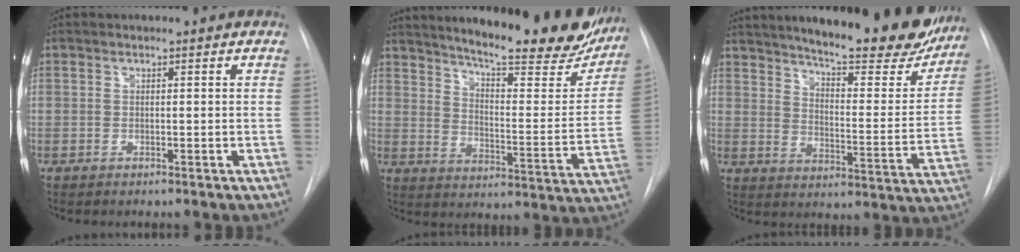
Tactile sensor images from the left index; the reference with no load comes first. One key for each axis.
{"total": 26.2, "fx": 22.0, "fy": 4.5, "fz": 13.6, "tx": -0.198, "ty": -0.055, "tz": 0.281}
{"total": 26.3, "fx": 22.1, "fy": 5.2, "fz": 13.4, "tx": -0.201, "ty": -0.047, "tz": 0.281}